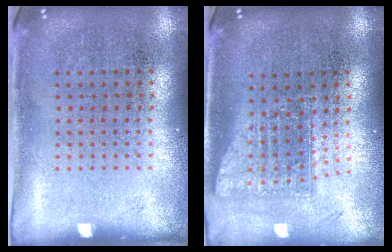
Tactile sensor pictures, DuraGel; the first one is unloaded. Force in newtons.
{"total": 1.6, "press": 1.2, "slide": 1.1}